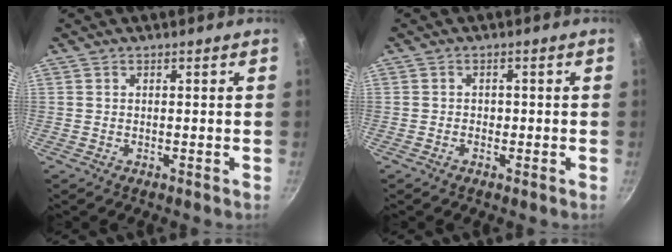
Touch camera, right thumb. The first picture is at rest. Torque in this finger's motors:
{"motor_torque": [0.45, 0.20, -0.31, 0.30, -0.02]}